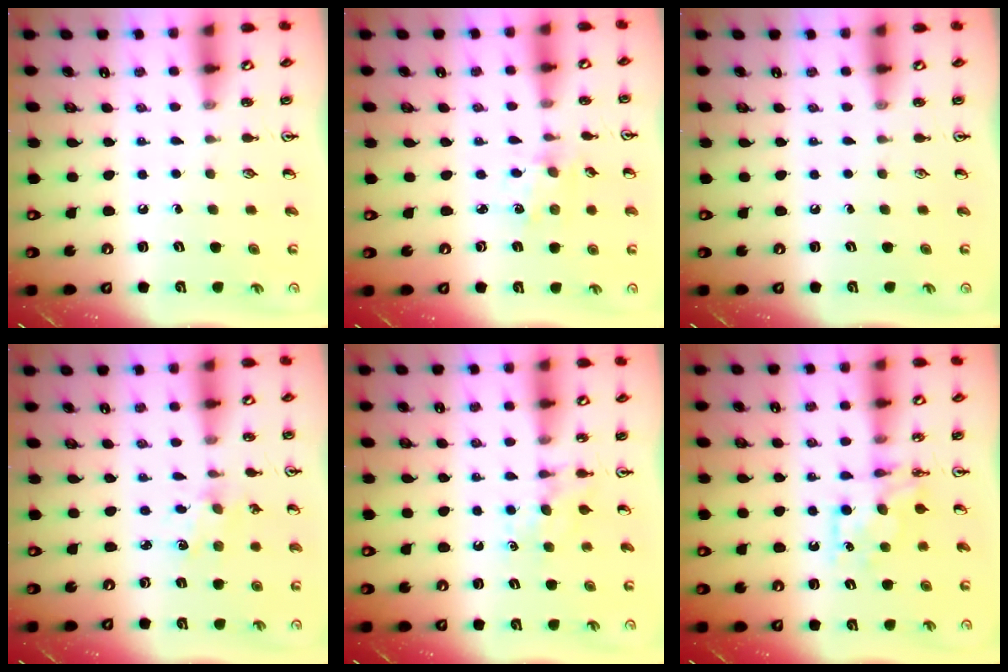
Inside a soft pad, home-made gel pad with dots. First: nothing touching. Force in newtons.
{"total": 1.6, "press": 1.5, "slide": 0.3}
{"total": 0.0}
{"total": 1.6, "press": 1.5, "slide": 0.4}
{"total": 6.2, "press": 6.2, "slide": 0.5}
{"total": 7.7, "press": 7.7, "slide": 0.7}